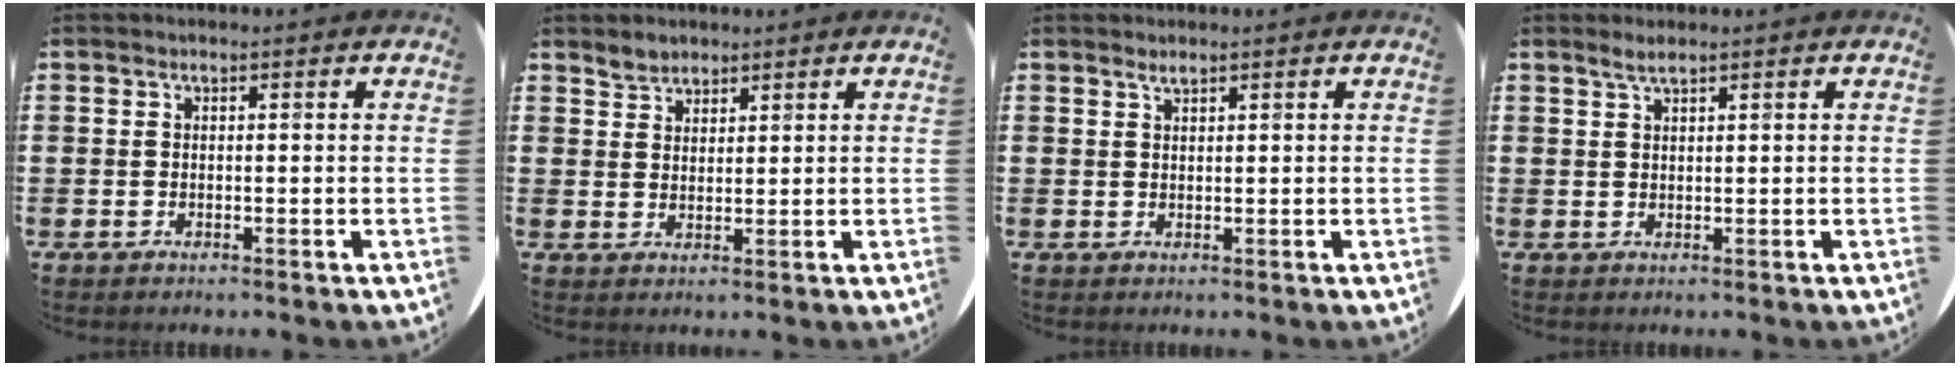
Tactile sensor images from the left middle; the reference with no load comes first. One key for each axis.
{"total": 2.4, "fx": 2.2, "fy": 1.0, "fz": 0.0, "tx": -0.002, "ty": 0.003, "tz": 0.044}
{"total": 0.8, "fx": 0.8, "fy": 0.0, "fz": 0.2, "tx": -0.004, "ty": -0.002, "tz": 0.016}
{"total": 1.5, "fx": 1.2, "fy": 0.0, "fz": 0.8, "tx": -0.016, "ty": 0.002, "tz": 0.023}